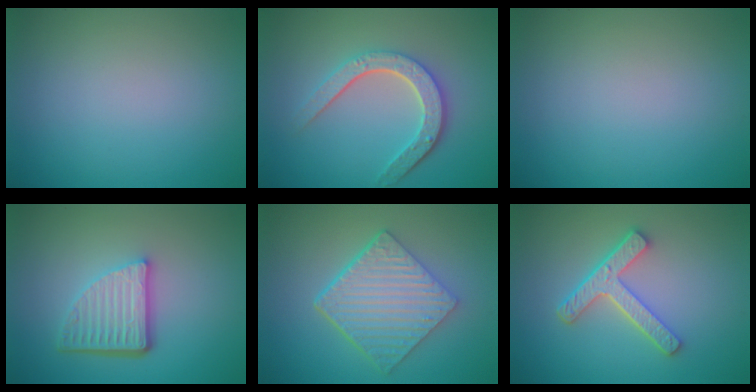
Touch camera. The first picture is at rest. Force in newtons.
{"total": 4.7, "press": 3.6, "slide": 3.0}
{"total": 0.0}
{"total": 5.2, "press": 3.6, "slide": 3.7}
{"total": 6.4, "press": 4.5, "slide": 4.7}
{"total": 4.3, "press": 3.3, "slide": 2.9}